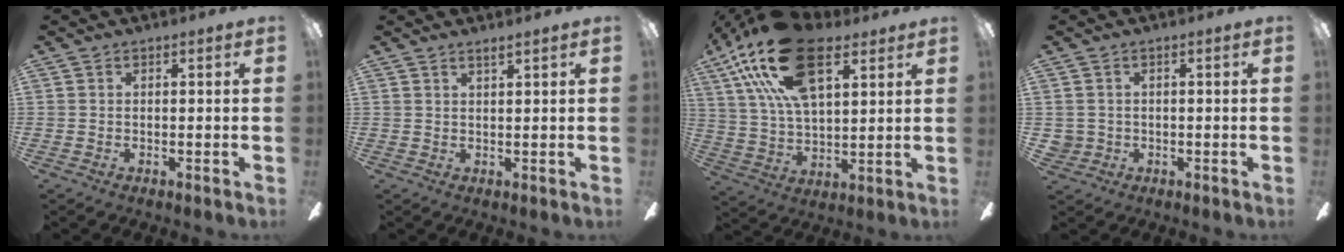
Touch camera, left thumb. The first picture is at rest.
{"total": 1.8, "force": [1.6, -0.3, 0.7], "torque": [-0.018, -0.005, 0.030]}
{"total": 23.7, "force": [12.7, 11.5, 16.4], "torque": [-0.318, -0.035, 0.221]}
{"total": 2.0, "force": [0.1, 2.0, 0.3], "torque": [-0.010, 0.003, 0.001]}